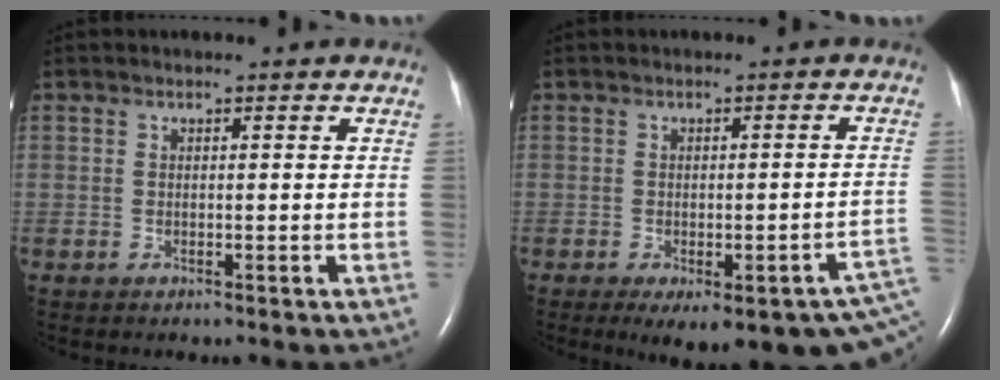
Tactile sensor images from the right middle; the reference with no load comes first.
{"total": 16.1, "force": [-9.6, 4.3, 12.1], "torque": [-0.091, -0.001, -0.106]}